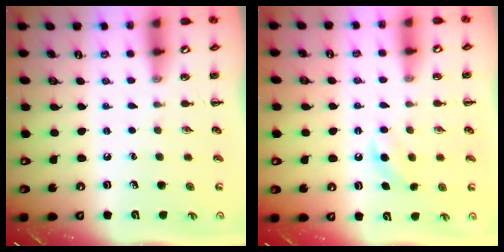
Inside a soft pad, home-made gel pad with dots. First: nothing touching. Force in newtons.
{"total": 5.6, "press": 5.4, "slide": 1.5}